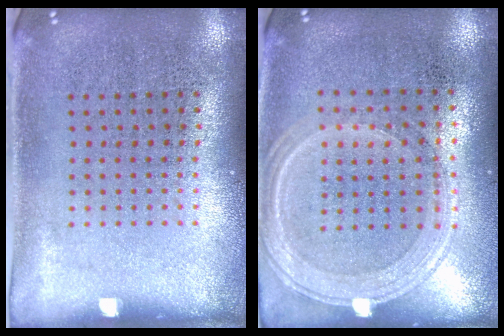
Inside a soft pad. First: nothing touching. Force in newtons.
{"total": 1.2, "press": 1.2, "slide": 0.3}